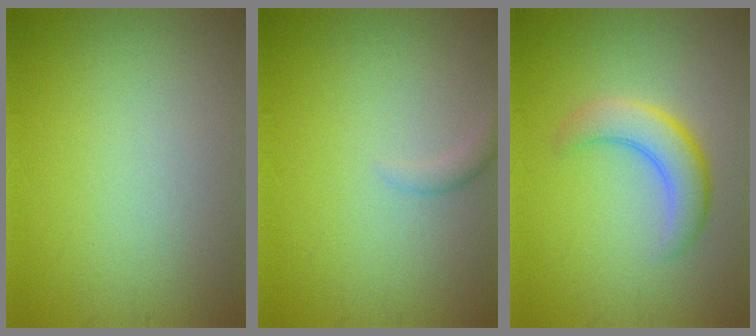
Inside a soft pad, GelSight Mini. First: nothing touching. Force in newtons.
{"total": 1.1, "press": 1.1, "slide": 0.2}
{"total": 3.9, "press": 3.9, "slide": 0.2}